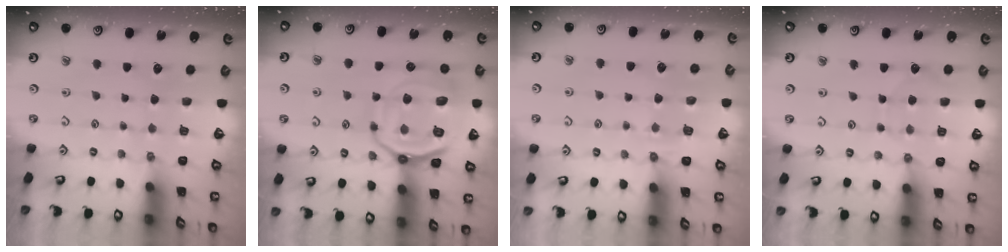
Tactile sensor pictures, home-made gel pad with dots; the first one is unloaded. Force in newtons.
{"total": 17.7, "press": 17.6, "slide": 1.8}
{"total": 5.0, "press": 4.7, "slide": 1.5}
{"total": 6.3, "press": 6.2, "slide": 0.6}